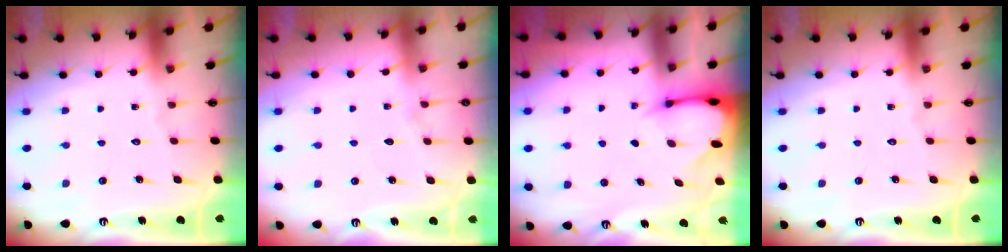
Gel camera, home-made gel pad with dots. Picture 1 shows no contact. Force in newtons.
{"total": 5.4, "press": 5.4, "slide": 0.8}
{"total": 2.7, "press": 2.7, "slide": 0.3}
{"total": 0.0}